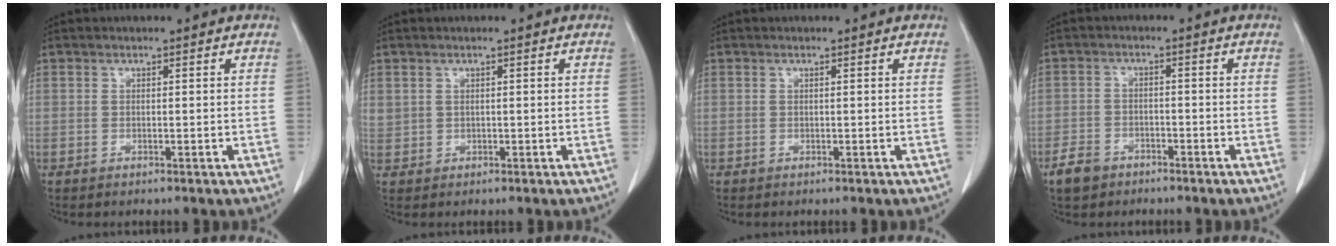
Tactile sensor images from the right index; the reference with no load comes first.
{"total": 1.8, "force": [0.8, 1.6, 0.4], "torque": [-0.003, 0.014, 0.022]}
{"total": 0.0}
{"total": 4.3, "force": [-3.1, 2.7, 1.3], "torque": [-0.030, 0.004, -0.052]}